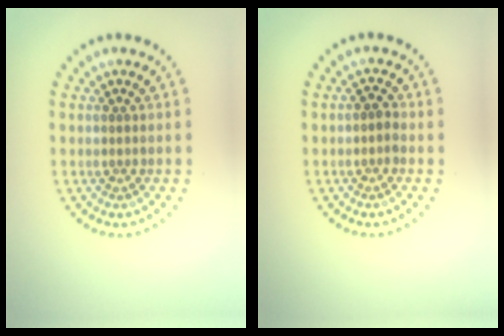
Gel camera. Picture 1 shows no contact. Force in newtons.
{"total": 1.1, "press": 1.0, "slide": 0.5}